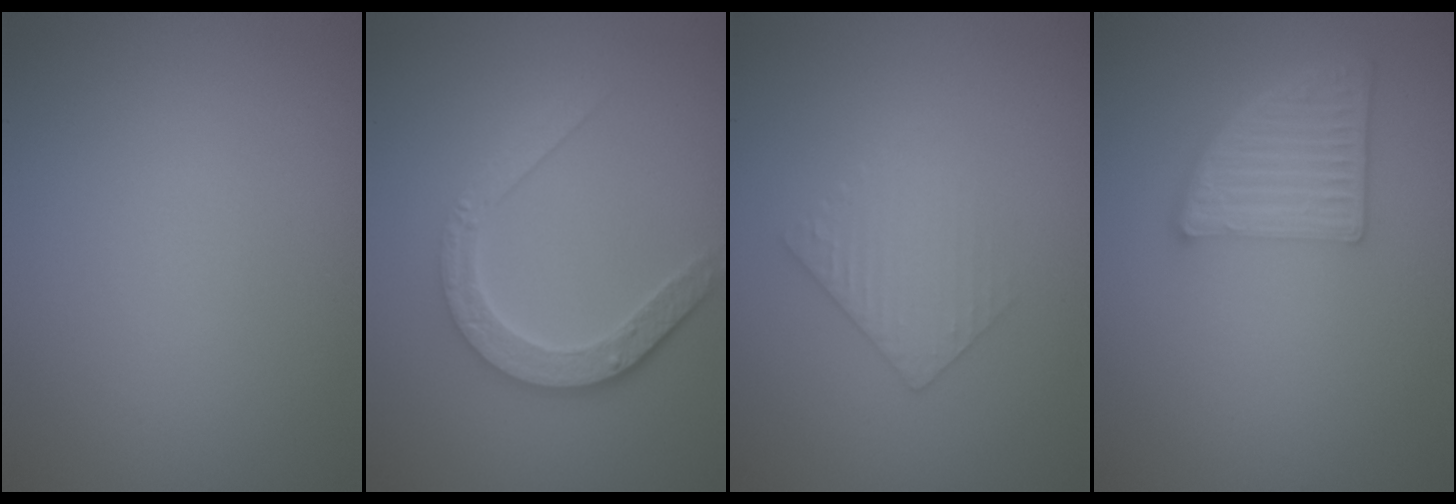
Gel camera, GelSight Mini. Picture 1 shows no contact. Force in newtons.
{"total": 4.8, "press": 3.6, "slide": 3.1}
{"total": 2.5, "press": 2.4, "slide": 0.5}
{"total": 5.0, "press": 3.7, "slide": 3.4}